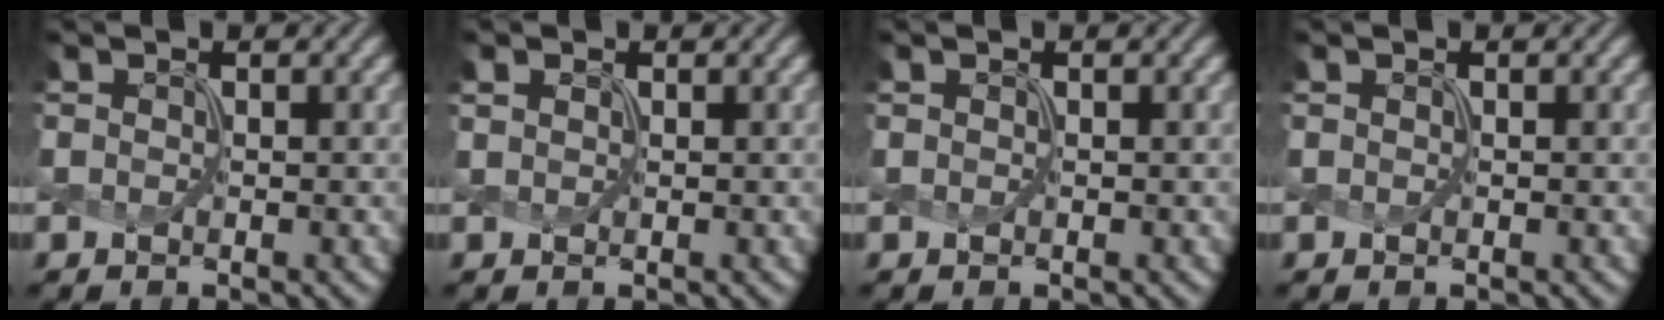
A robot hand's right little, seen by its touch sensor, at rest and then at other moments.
{"total": 0.6, "force": [0.4, 0.3, 0.2], "torque": [-0.007, 0.001, 0.011]}
{"total": 0.0}
{"total": 0.0}